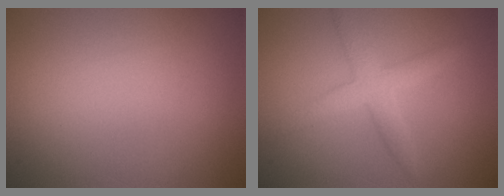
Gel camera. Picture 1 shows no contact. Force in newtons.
{"total": 2.7, "press": 2.7, "slide": 0.1}